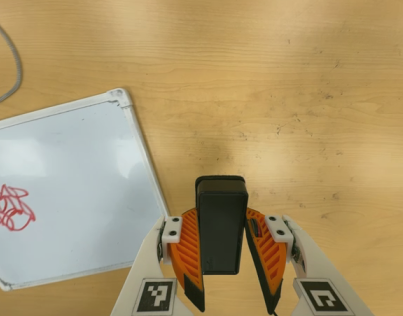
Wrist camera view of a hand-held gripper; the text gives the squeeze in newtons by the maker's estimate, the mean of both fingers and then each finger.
{"total": 5.9, "left": 5.1, "right": 6.7}